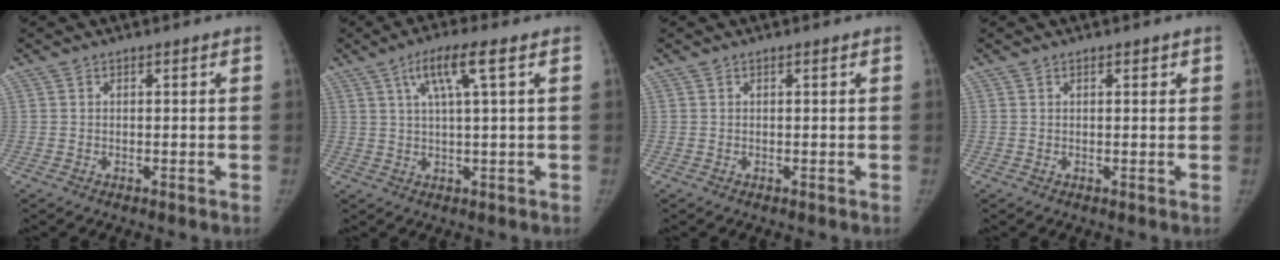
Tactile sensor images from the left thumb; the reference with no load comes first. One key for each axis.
{"total": 7.0, "fx": 2.9, "fy": 0.5, "fz": 6.4, "tx": -0.132, "ty": 0.003, "tz": 0.054}
{"total": 0.0}
{"total": 1.0, "fx": 0.6, "fy": 0.4, "fz": 0.7, "tx": -0.004, "ty": 0.000, "tz": 0.006}